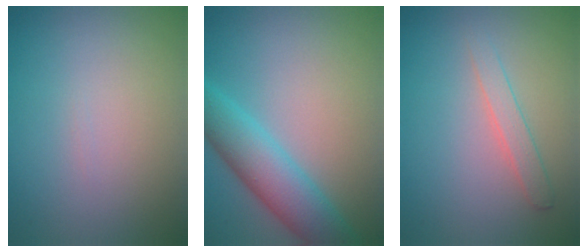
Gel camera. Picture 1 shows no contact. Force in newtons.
{"total": 5.6, "press": 5.6, "slide": 0.2}
{"total": 1.7, "press": 1.7, "slide": 0.1}